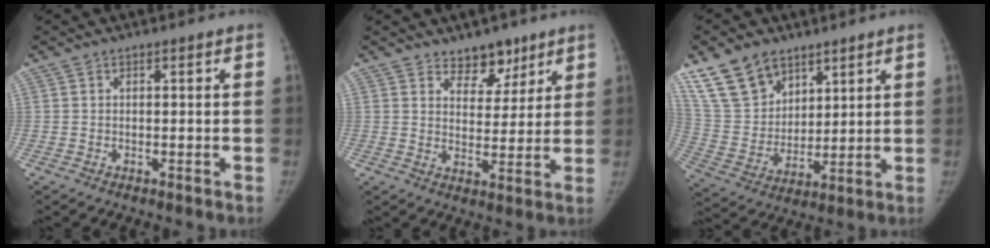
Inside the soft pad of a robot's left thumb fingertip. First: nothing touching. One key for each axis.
{"total": 6.5, "fx": 4.8, "fy": 3.9, "fz": 1.9, "tx": 0.010, "ty": -0.032, "tz": 0.078}
{"total": 14.3, "fx": 9.6, "fy": 9.1, "fz": 5.4, "tx": -0.076, "ty": -0.043, "tz": 0.200}